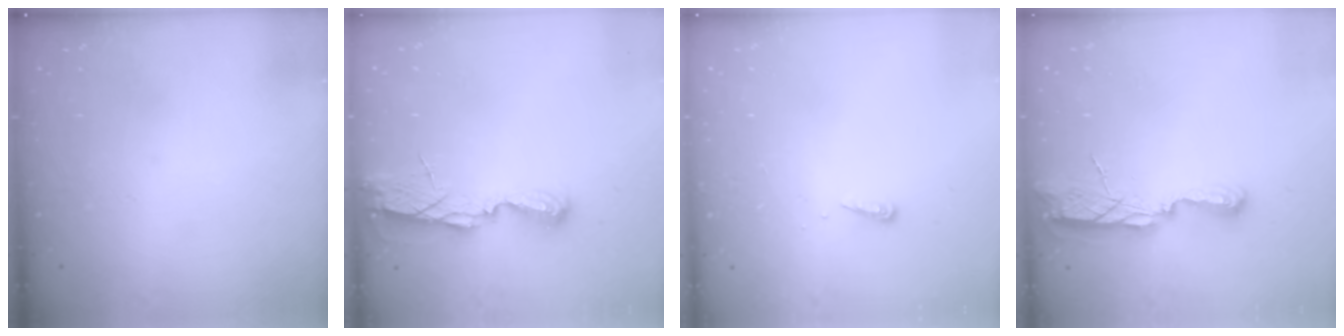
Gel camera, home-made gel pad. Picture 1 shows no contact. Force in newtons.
{"total": 6.3, "press": 6.2, "slide": 0.4}
{"total": 3.9, "press": 3.9, "slide": 0.4}
{"total": 7.5, "press": 7.5, "slide": 0.8}